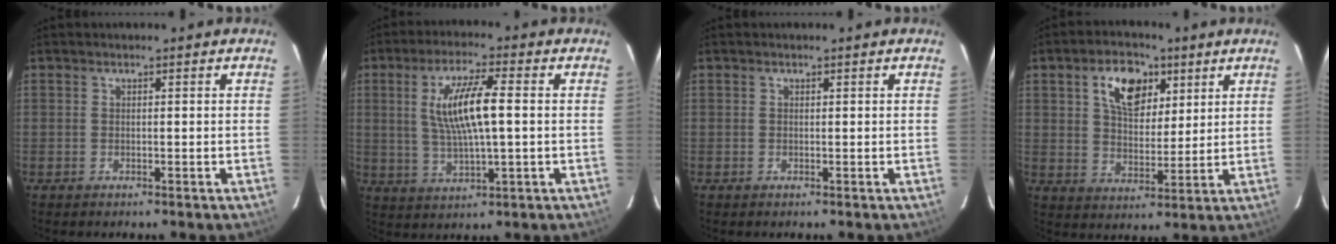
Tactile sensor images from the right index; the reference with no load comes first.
{"total": 10.6, "force": [1.1, 2.1, 10.3], "torque": [-0.197, 0.001, 0.027]}
{"total": 0.0}
{"total": 10.5, "force": [4.8, 6.4, 6.8], "torque": [-0.113, 0.019, 0.082]}